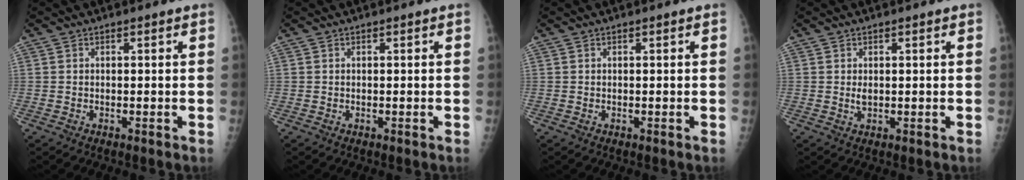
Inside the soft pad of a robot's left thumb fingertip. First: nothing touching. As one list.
[{"total": 0.0}, {"total": 0.0}, {"total": 1.4, "force": [0.3, 0.8, 1.1], "torque": [-0.016, -0.003, 0.007]}]